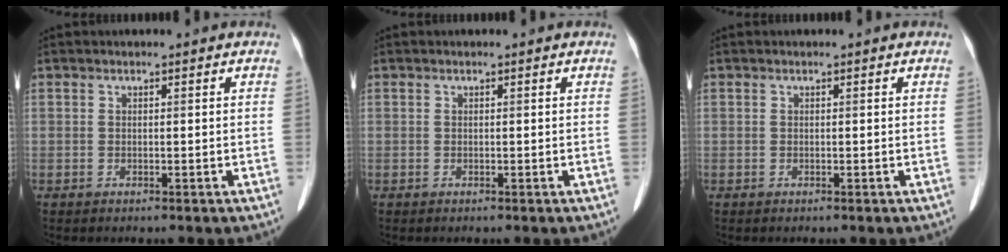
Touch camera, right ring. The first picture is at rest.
{"total": 0.0}
{"total": 0.0}